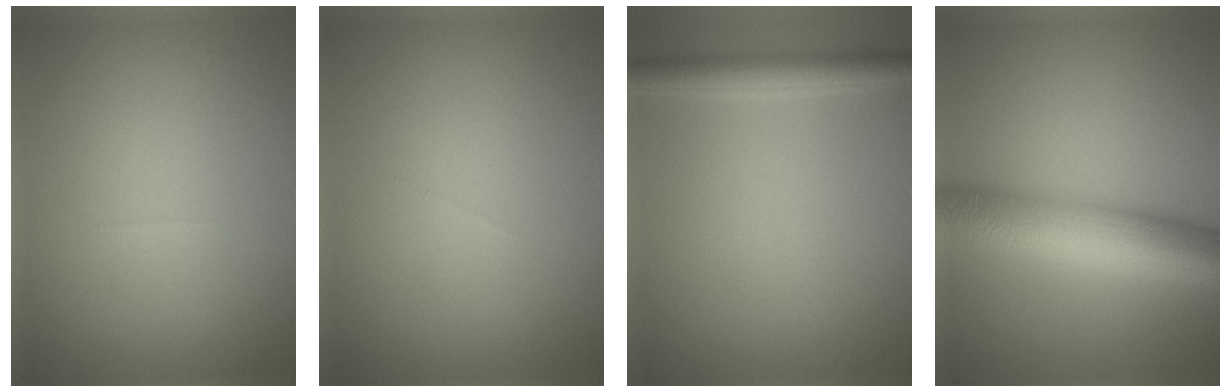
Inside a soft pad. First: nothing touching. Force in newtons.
{"total": 0.0}
{"total": 3.1, "press": 3.1, "slide": 0.2}
{"total": 10.3, "press": 10.3, "slide": 0.1}